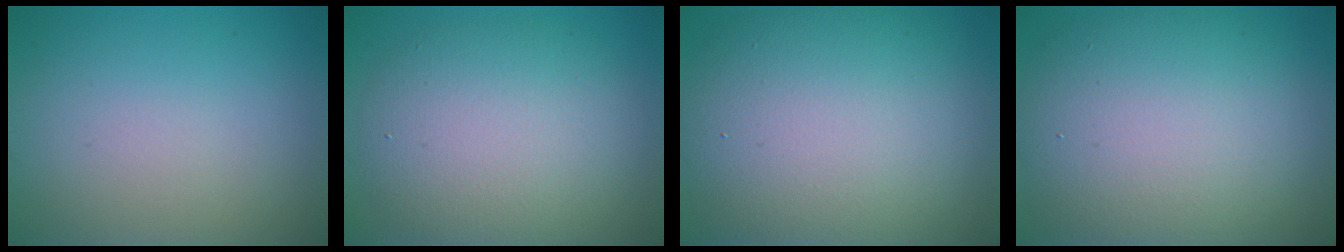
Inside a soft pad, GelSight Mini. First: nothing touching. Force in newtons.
{"total": 8.1, "press": 8.1, "slide": 0.4}
{"total": 13.1, "press": 13.1, "slide": 1.0}
{"total": 12.3, "press": 12.3, "slide": 0.6}